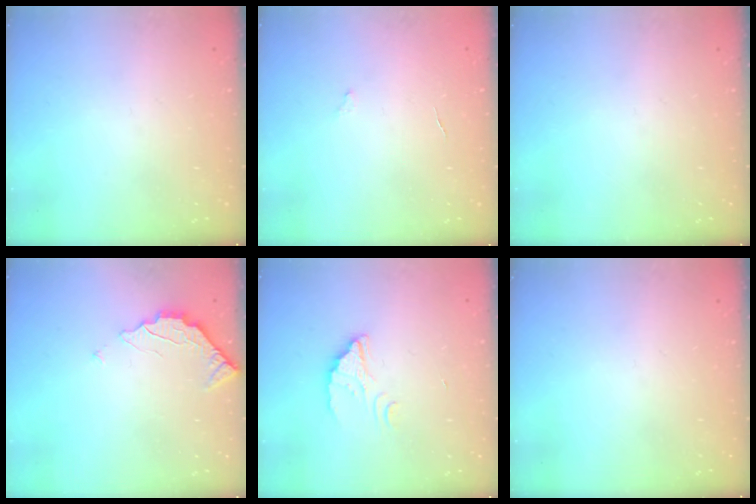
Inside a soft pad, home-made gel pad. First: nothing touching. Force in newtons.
{"total": 2.6, "press": 2.6, "slide": 0.2}
{"total": 0.0}
{"total": 2.4, "press": 2.4, "slide": 0.2}
{"total": 2.6, "press": 2.6, "slide": 0.1}
{"total": 0.0}